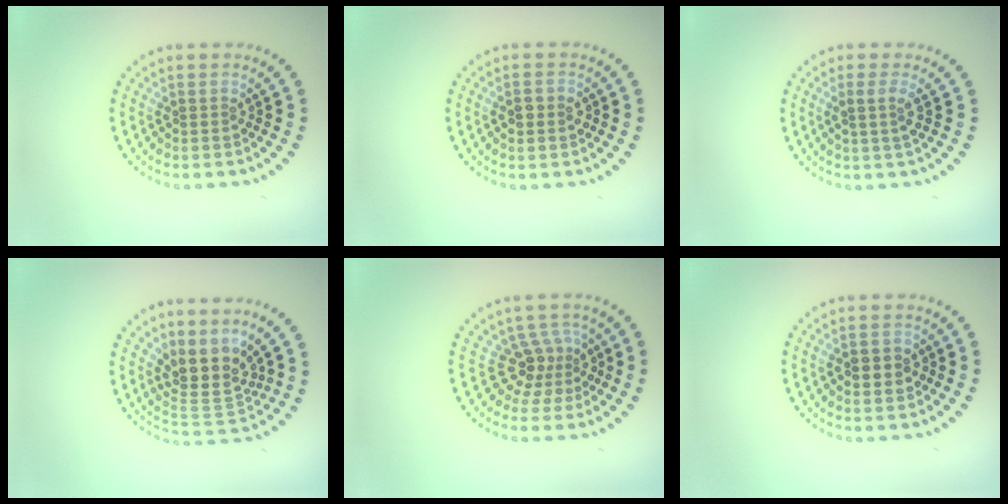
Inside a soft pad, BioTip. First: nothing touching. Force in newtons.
{"total": 1.9, "press": 1.9, "slide": 0.2}
{"total": 1.5, "press": 1.3, "slide": 0.9}
{"total": 4.2, "press": 3.3, "slide": 2.5}
{"total": 3.0, "press": 2.2, "slide": 2.1}
{"total": 2.4, "press": 2.4, "slide": 0.3}